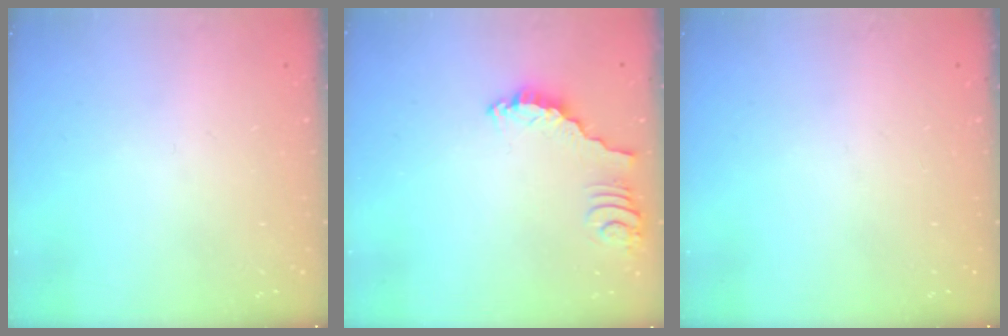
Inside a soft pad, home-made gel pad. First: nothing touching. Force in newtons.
{"total": 2.3, "press": 2.3, "slide": 0.1}
{"total": 0.0}